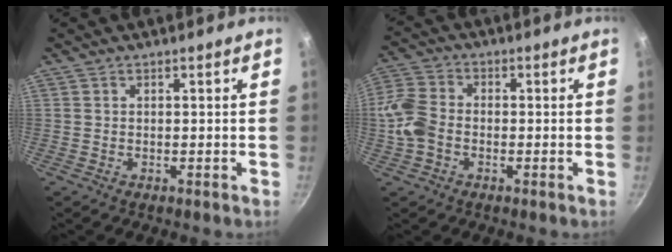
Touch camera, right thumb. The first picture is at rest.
{"total": 8.1, "force": [-1.8, 5.8, 5.3], "torque": [-0.107, 0.020, -0.051]}